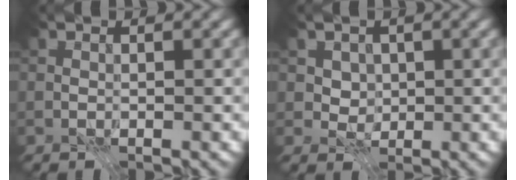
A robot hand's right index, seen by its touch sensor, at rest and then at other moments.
{"total": 2.9, "force": [1.2, 2.3, 1.3], "torque": [-0.037, -0.010, 0.036]}